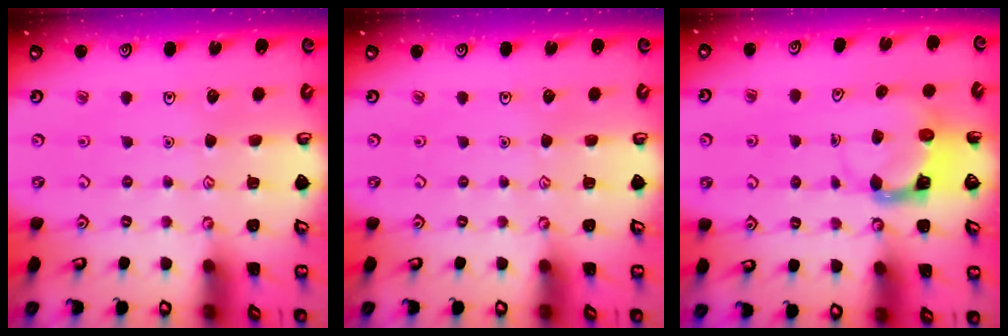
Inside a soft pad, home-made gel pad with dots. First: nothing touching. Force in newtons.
{"total": 0.0}
{"total": 3.7, "press": 3.7, "slide": 0.4}